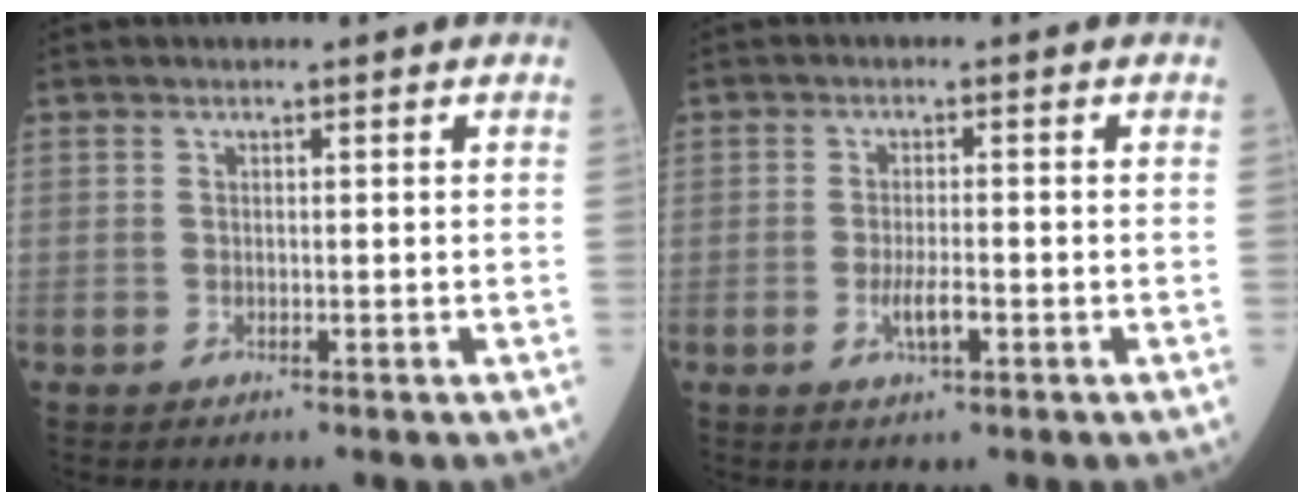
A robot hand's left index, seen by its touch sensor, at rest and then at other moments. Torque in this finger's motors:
{"motor_torque": [0.72, 0.38, 0.29, 0.08]}